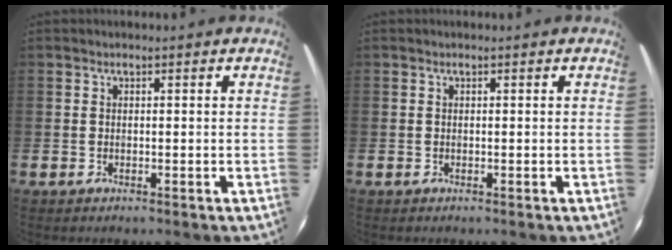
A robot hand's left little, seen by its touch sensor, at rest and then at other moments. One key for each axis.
{"total": 0.0}